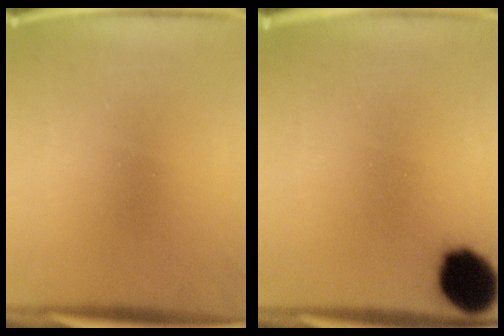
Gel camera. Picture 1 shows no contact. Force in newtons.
{"total": 12.7}